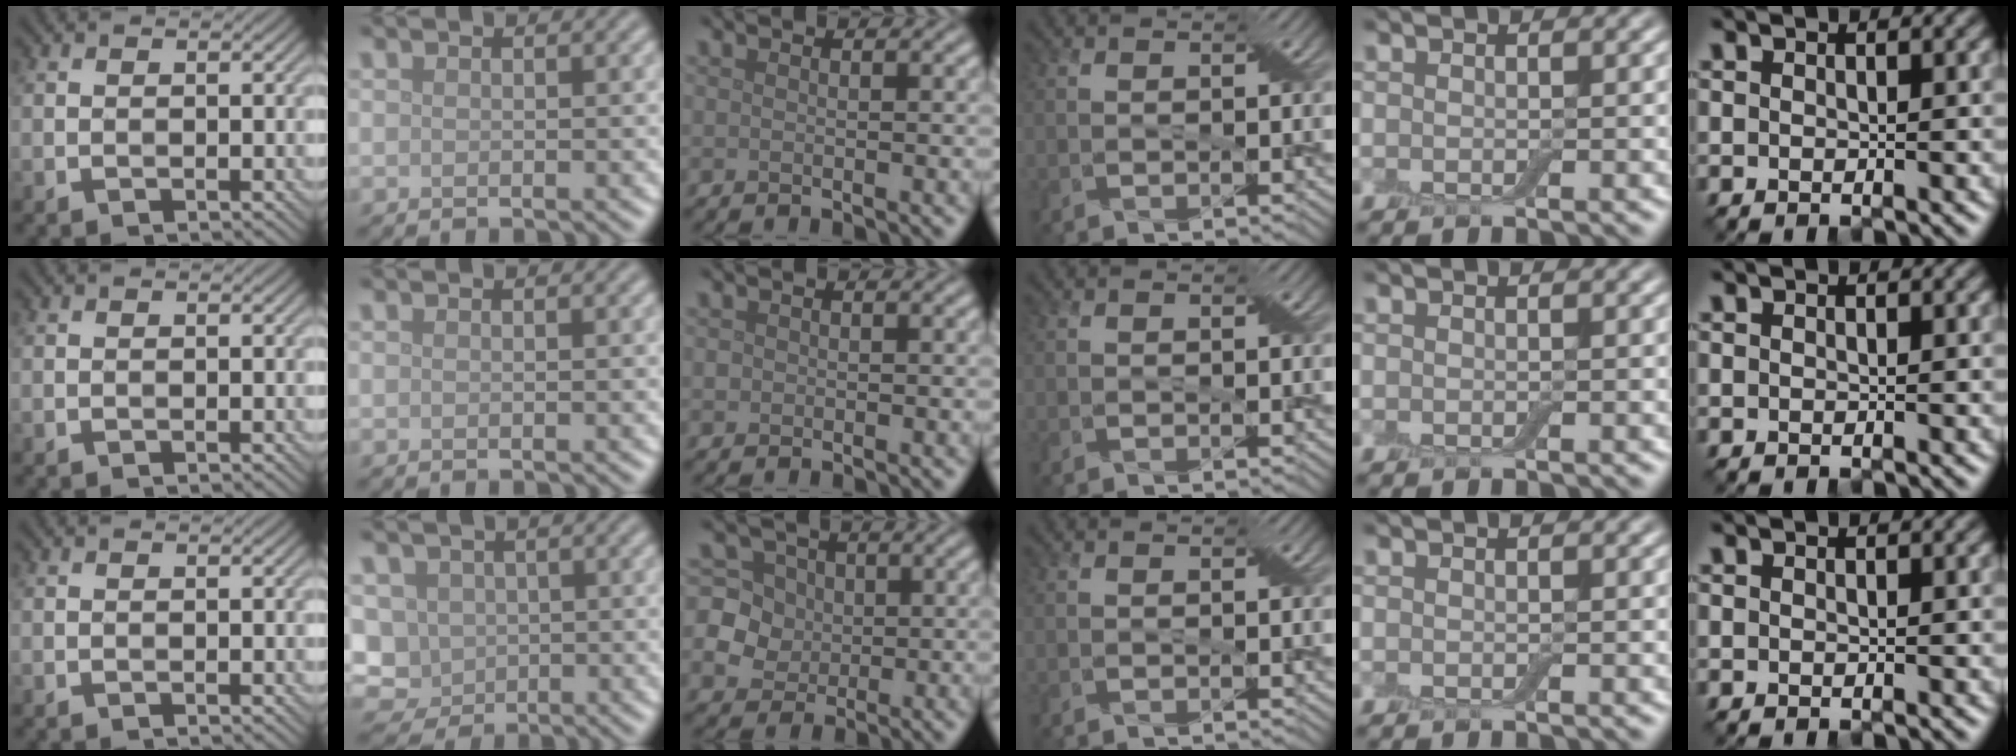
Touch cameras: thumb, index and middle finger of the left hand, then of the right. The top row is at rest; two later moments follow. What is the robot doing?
{"motion": "press", "object": "electronic device side button"}